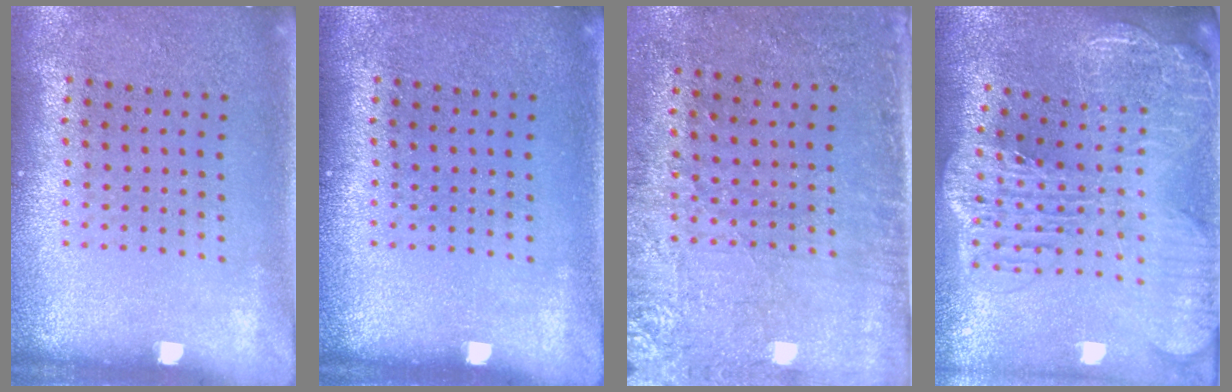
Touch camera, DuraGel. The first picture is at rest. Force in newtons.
{"total": 0.0}
{"total": 2.8, "press": 2.3, "slide": 1.5}
{"total": 3.4, "press": 2.8, "slide": 1.9}